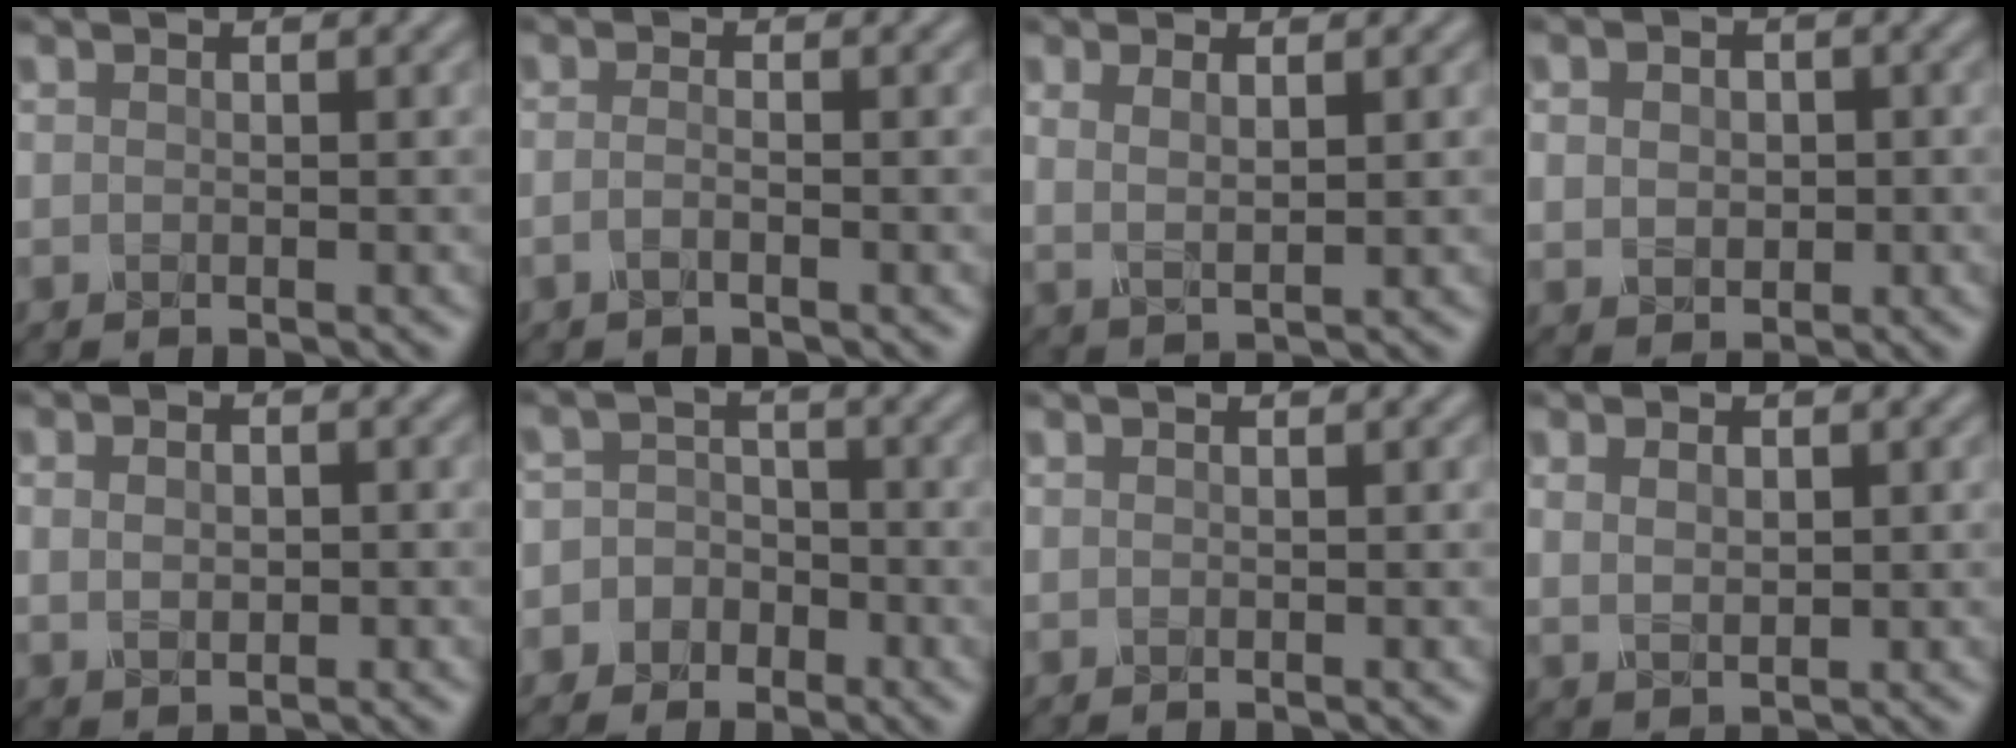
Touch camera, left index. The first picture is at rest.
{"total": 1.2, "force": [-0.5, 0.4, 1.0], "torque": [-0.018, -0.003, -0.014]}
{"total": 2.2, "force": [1.0, 0.7, 1.9], "torque": [-0.036, -0.006, 0.022]}
{"total": 3.0, "force": [0.4, 2.5, 1.8], "torque": [-0.028, 0.009, 0.000]}
{"total": 2.6, "force": [0.2, 1.8, 1.9], "torque": [-0.031, 0.004, 0.003]}
{"total": 4.7, "force": [-2.3, 4.1, 0.4], "torque": [0.025, 0.002, -0.060]}
{"total": 0.0}
{"total": 2.1, "force": [0.6, 1.2, 1.6], "torque": [-0.033, -0.003, 0.016]}